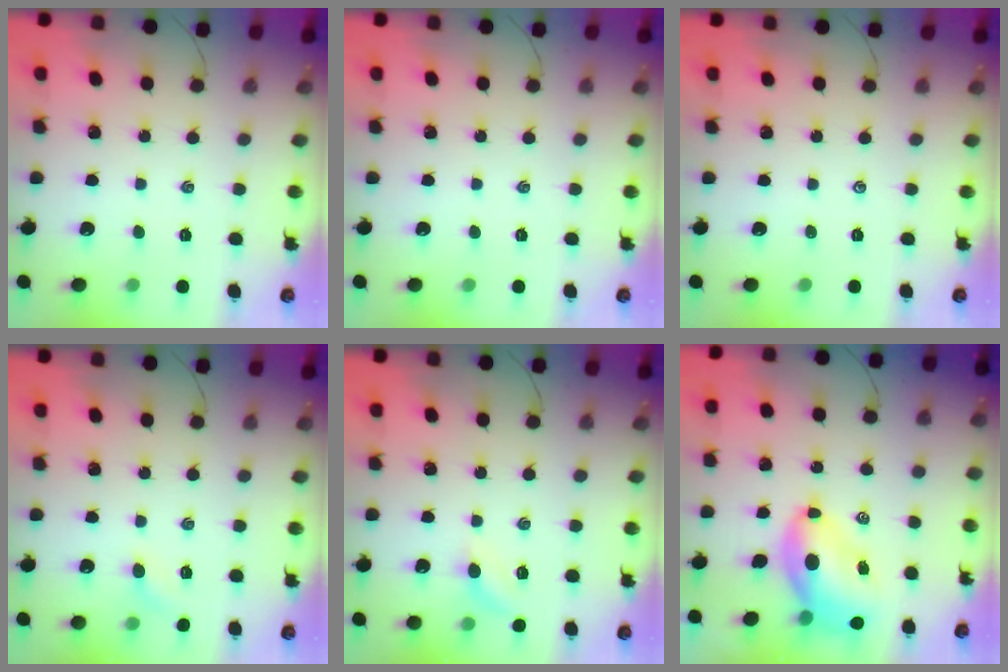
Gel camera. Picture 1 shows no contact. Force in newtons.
{"total": 0.0}
{"total": 0.0}
{"total": 4.8, "press": 4.7, "slide": 1.1}
{"total": 5.7, "press": 5.5, "slide": 1.5}
{"total": 10.1, "press": 9.7, "slide": 2.8}